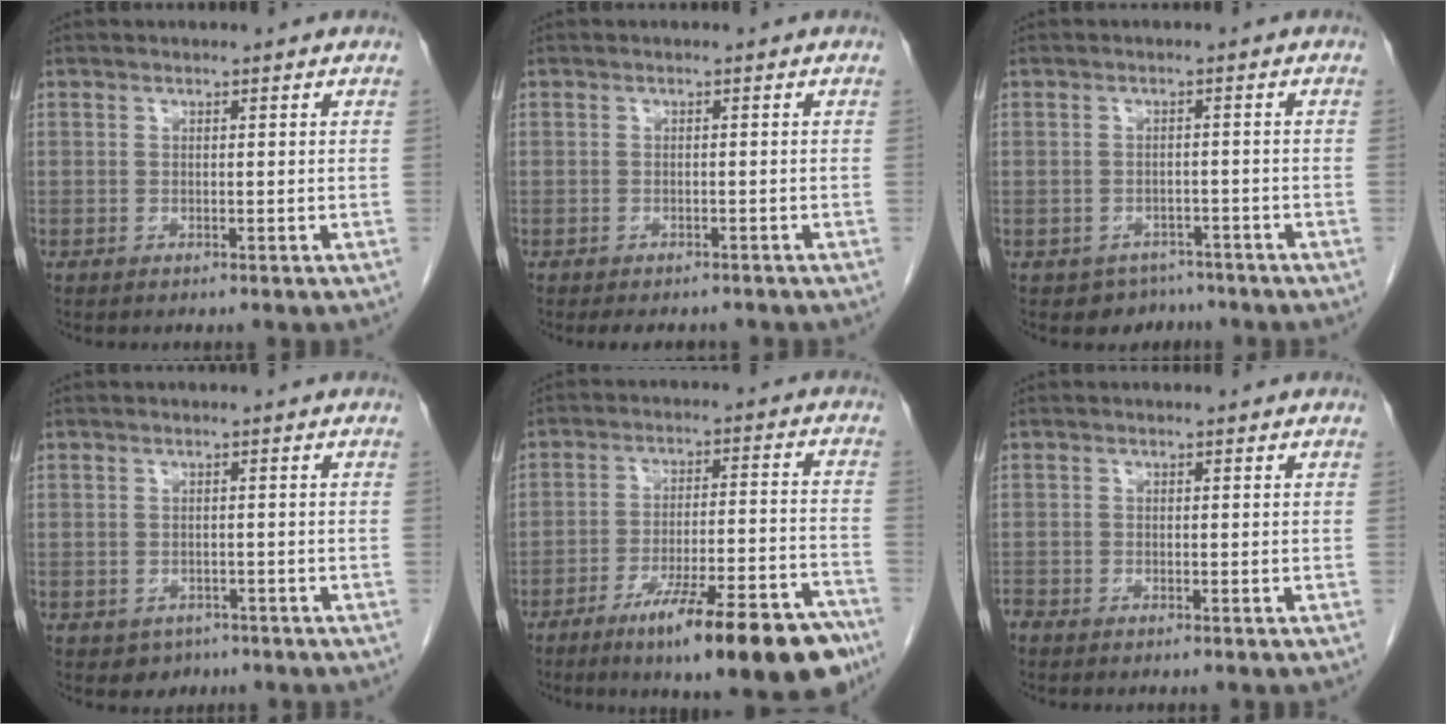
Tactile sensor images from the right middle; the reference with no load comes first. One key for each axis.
{"total": 4.9, "fx": -4.2, "fy": 1.8, "fz": 1.7, "tx": -0.016, "ty": -0.002, "tz": -0.052}
{"total": 3.8, "fx": -3.0, "fy": 2.3, "fz": -0.4, "tx": 0.010, "ty": 0.011, "tz": -0.041}
{"total": 2.5, "fx": -1.5, "fy": 1.9, "fz": 0.4, "tx": -0.009, "ty": 0.006, "tz": -0.014}
{"total": 18.5, "fx": -12.9, "fy": 2.5, "fz": 13.1, "tx": -0.144, "ty": 0.012, "tz": -0.197}
{"total": 1.0, "fx": -0.9, "fy": 0.3, "fz": 0.1, "tx": -0.006, "ty": -0.002, "tz": -0.018}